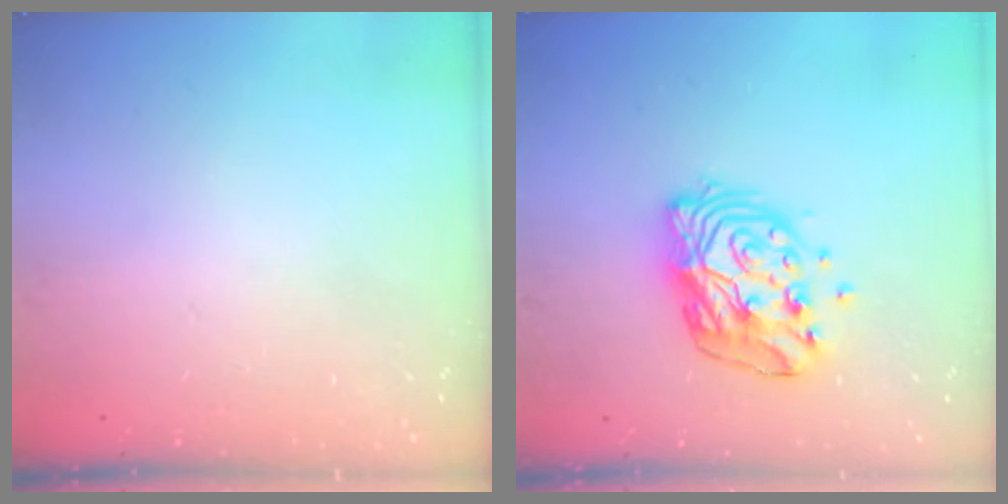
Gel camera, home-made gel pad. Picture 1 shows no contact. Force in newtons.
{"total": 14.1, "press": 14.0, "slide": 1.3}